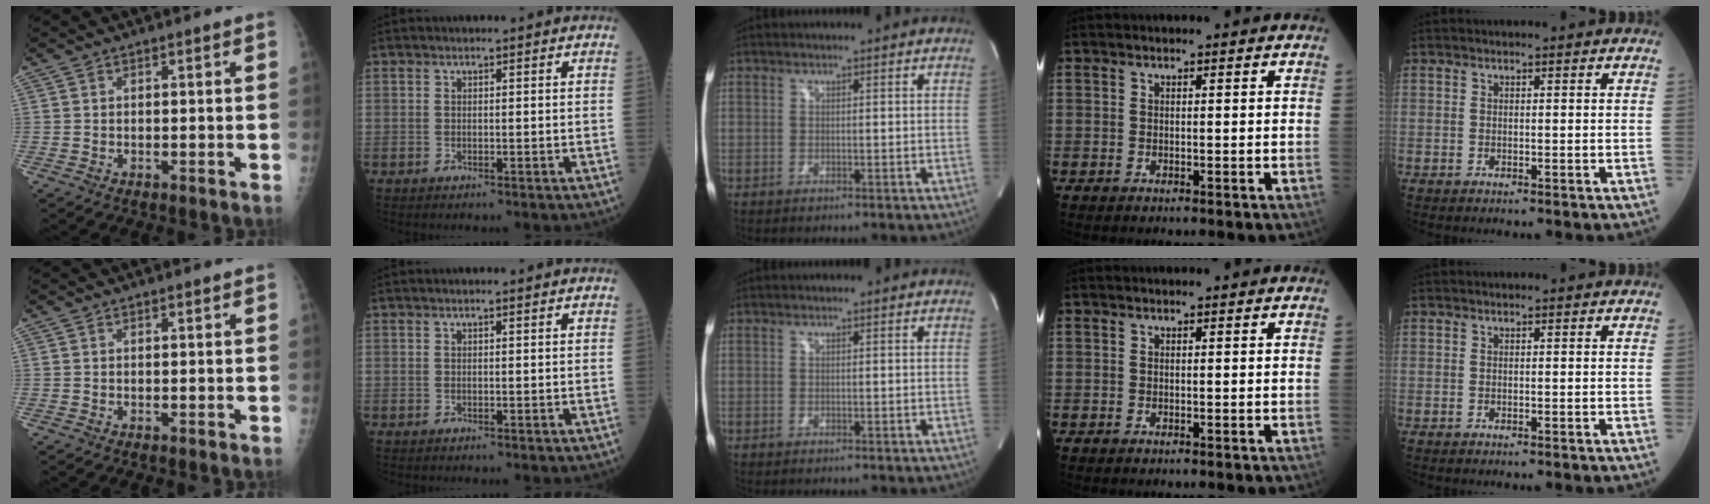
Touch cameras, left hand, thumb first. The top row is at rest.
{"thumb": {"total": 0.5, "force": [0.4, 0.1, 0.3], "torque": [-0.006, -0.001, 0.006]}}